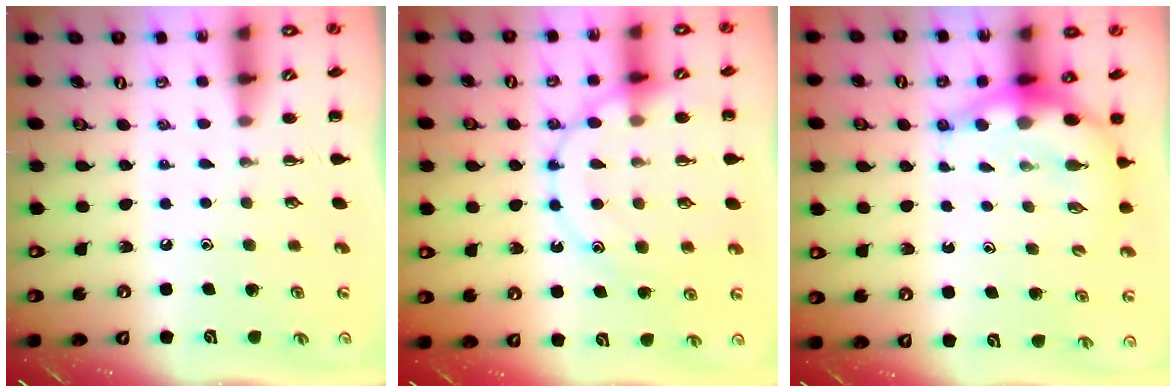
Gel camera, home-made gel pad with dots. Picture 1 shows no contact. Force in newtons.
{"total": 15.9, "press": 15.9, "slide": 1.6}
{"total": 7.8, "press": 7.6, "slide": 1.6}